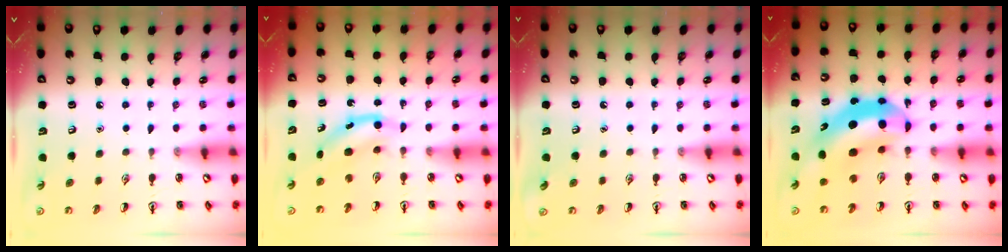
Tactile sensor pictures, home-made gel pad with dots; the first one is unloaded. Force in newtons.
{"total": 3.7, "press": 3.6, "slide": 1.0}
{"total": 0.0}
{"total": 10.1, "press": 9.6, "slide": 3.0}